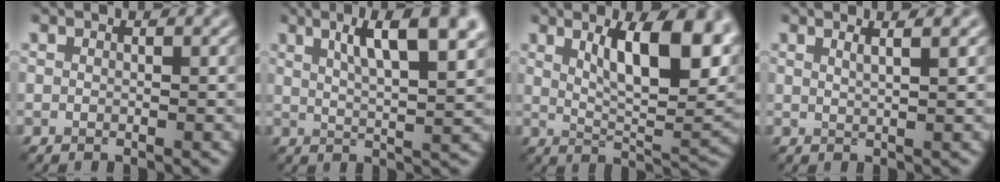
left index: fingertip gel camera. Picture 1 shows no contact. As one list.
[{"total": 8.5, "force": [4.0, 2.3, 7.1], "torque": [-0.093, 0.013, 0.063]}, {"total": 10.3, "force": [3.9, 3.2, 8.9], "torque": [-0.129, 0.000, 0.066]}, {"total": 2.0, "force": [1.2, 0.6, 1.6], "torque": [-0.015, 0.007, 0.004]}]